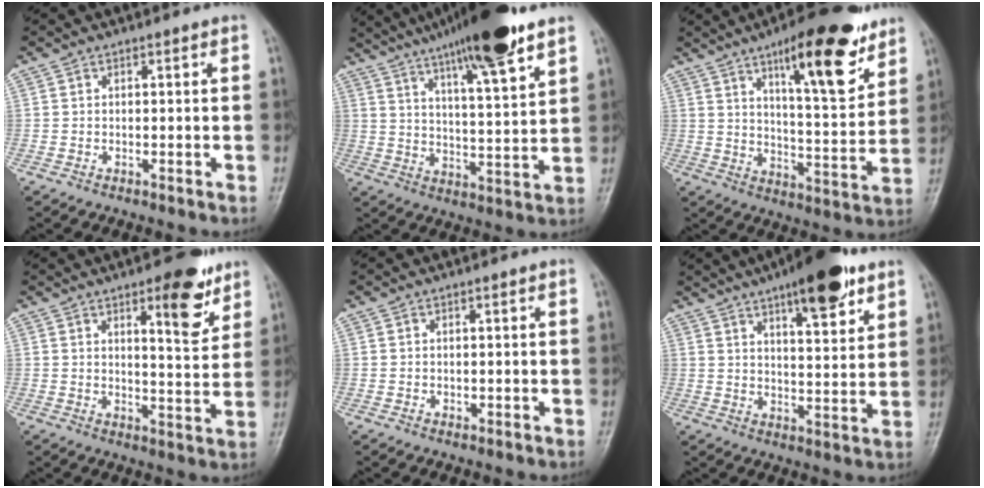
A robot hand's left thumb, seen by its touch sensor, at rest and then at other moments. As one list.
[{"total": 17.5, "force": [12.2, 1.9, 12.4], "torque": [-0.182, -0.046, 0.196]}, {"total": 18.1, "force": [10.8, 5.0, 13.6], "torque": [-0.174, -0.057, 0.170]}, {"total": 9.8, "force": [5.8, 3.1, 7.3], "torque": [-0.078, -0.035, 0.078]}, {"total": 0.6, "force": [0.3, 0.3, 0.5], "torque": [-0.002, -0.001, 0.005]}, {"total": 14.5, "force": [8.9, 4.3, 10.6], "torque": [-0.129, -0.041, 0.130]}]